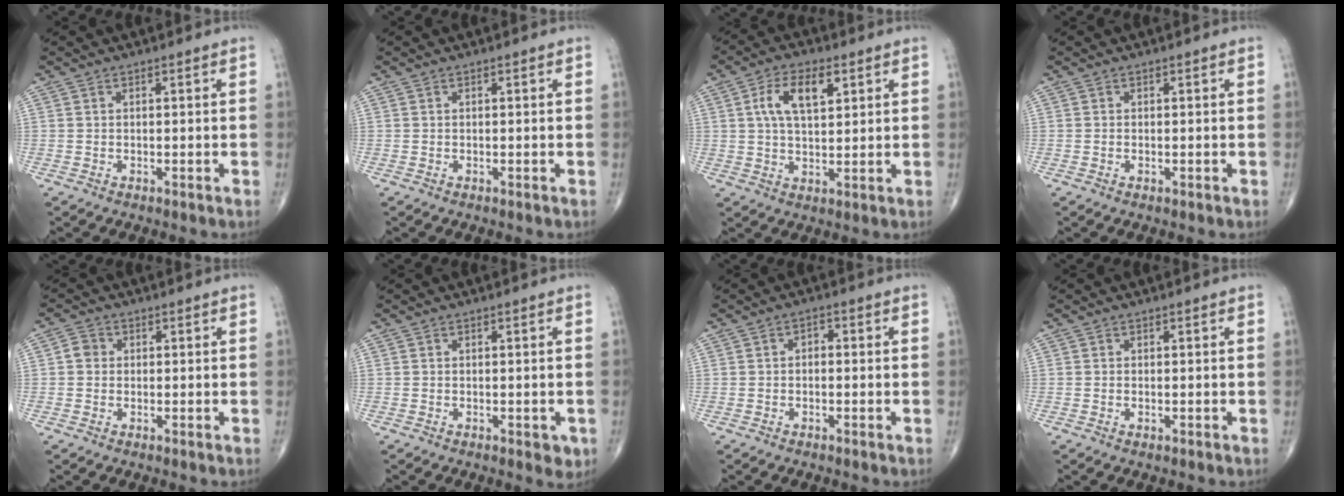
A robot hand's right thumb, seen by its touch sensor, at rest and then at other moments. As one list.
[{"total": 0.0}, {"total": 8.7, "force": [3.0, 4.3, 6.9], "torque": [-0.118, -0.001, 0.052]}, {"total": 0.0}, {"total": 2.4, "force": [0.1, 2.2, 1.0], "torque": [-0.008, 0.006, -0.003]}, {"total": 2.2, "force": [-0.7, 1.2, 1.7], "torque": [-0.008, -0.001, -0.007]}, {"total": 1.5, "force": [-0.2, 1.1, 1.1], "torque": [-0.005, 0.008, -0.010]}, {"total": 0.5, "force": [-0.1, 0.3, 0.4], "torque": [-0.009, -0.002, -0.001]}]